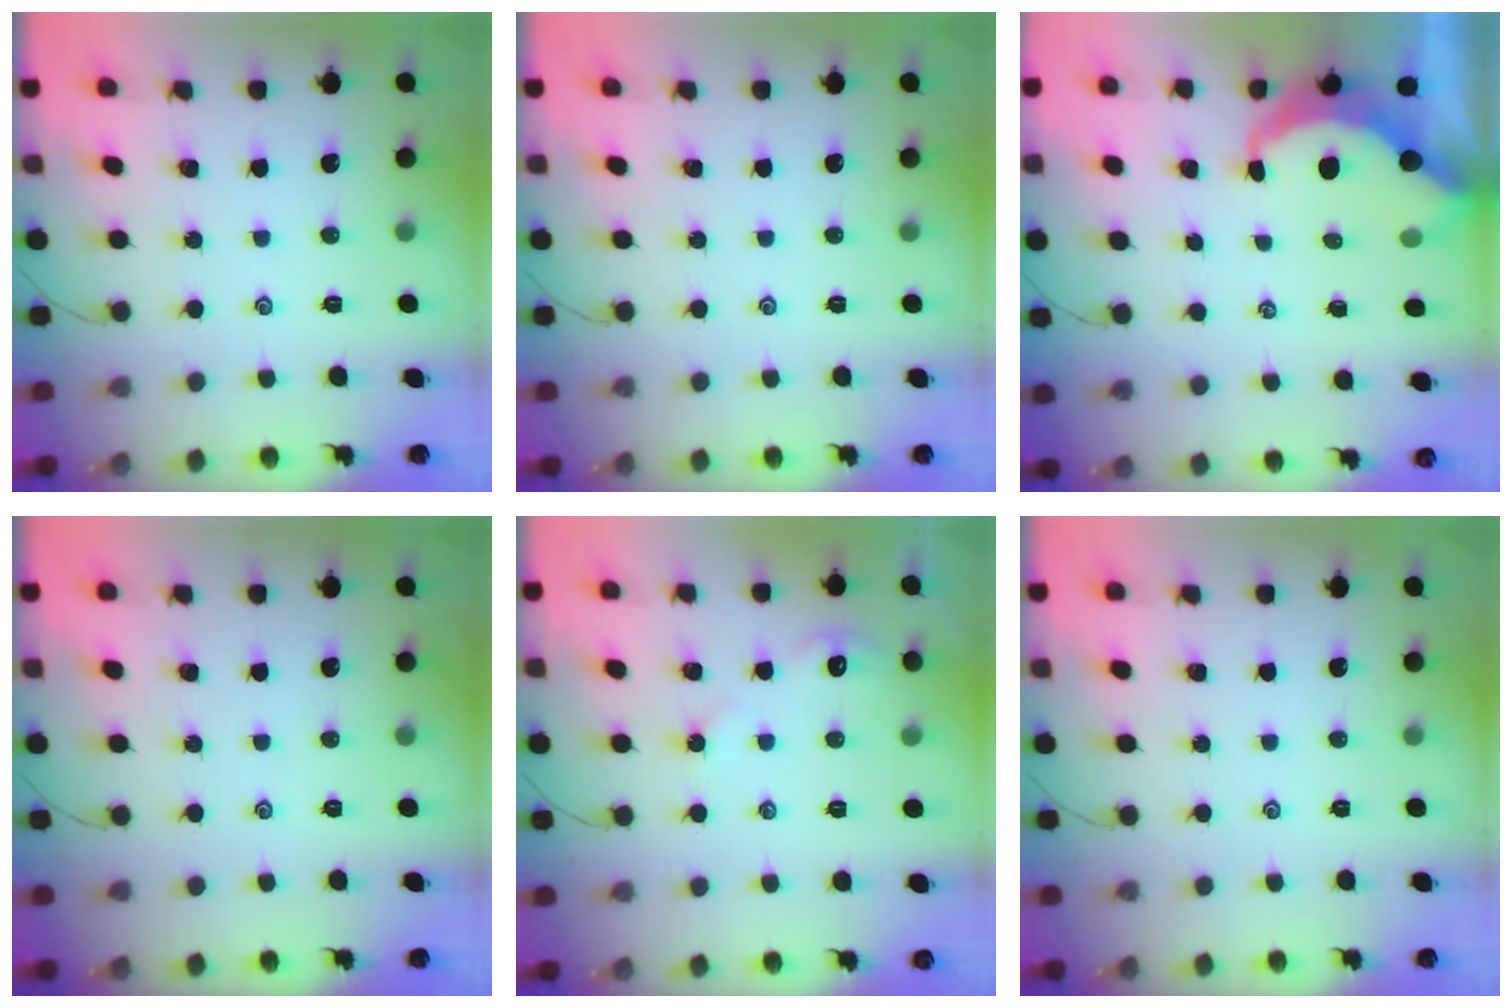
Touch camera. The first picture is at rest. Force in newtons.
{"total": 0.0}
{"total": 6.4, "press": 6.3, "slide": 0.9}
{"total": 0.0}
{"total": 3.5, "press": 3.5, "slide": 0.5}
{"total": 0.0}